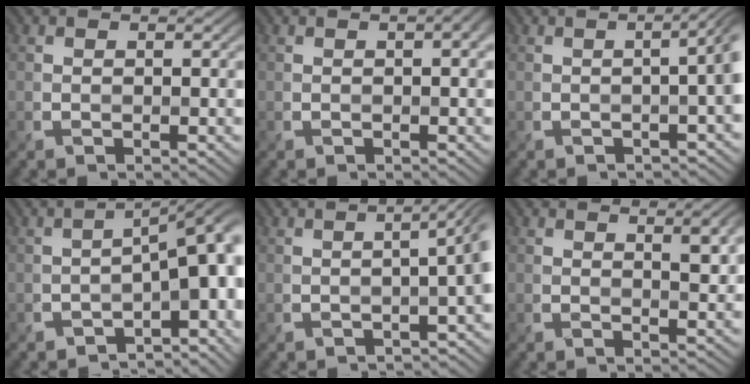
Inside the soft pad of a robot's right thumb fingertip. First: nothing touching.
{"total": 2.0, "force": [0.4, 0.5, 1.9], "torque": [-0.026, 0.006, 0.003]}
{"total": 4.5, "force": [-0.6, 1.5, 4.2], "torque": [-0.028, 0.006, -0.007]}
{"total": 10.7, "force": [-4.9, 4.2, 8.6], "torque": [-0.089, -0.017, -0.057]}
{"total": 5.8, "force": [-1.7, 1.9, 5.2], "torque": [-0.040, 0.003, -0.022]}
{"total": 3.8, "force": [1.6, 1.1, 3.2], "torque": [-0.046, 0.003, 0.028]}